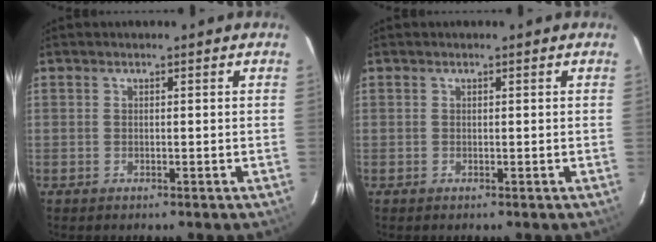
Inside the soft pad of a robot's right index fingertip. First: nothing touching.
{"total": 0.0}